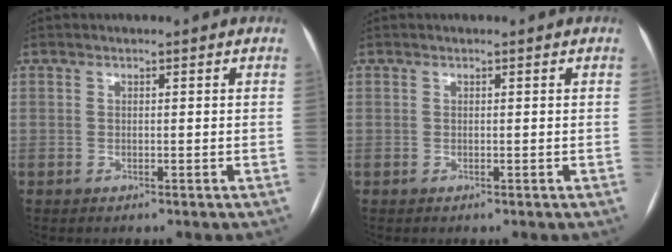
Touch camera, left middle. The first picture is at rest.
{"total": 0.0}